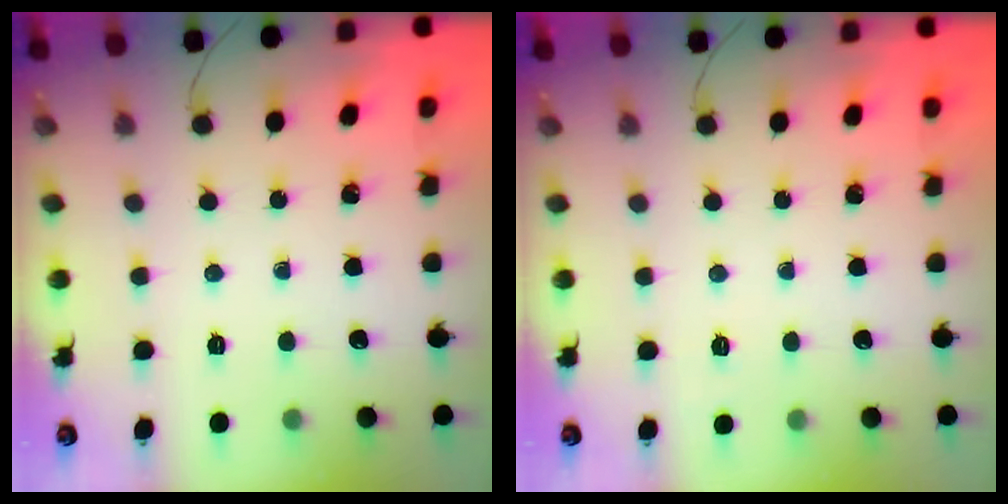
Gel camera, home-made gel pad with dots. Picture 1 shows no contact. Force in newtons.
{"total": 6.3, "press": 6.1, "slide": 1.6}